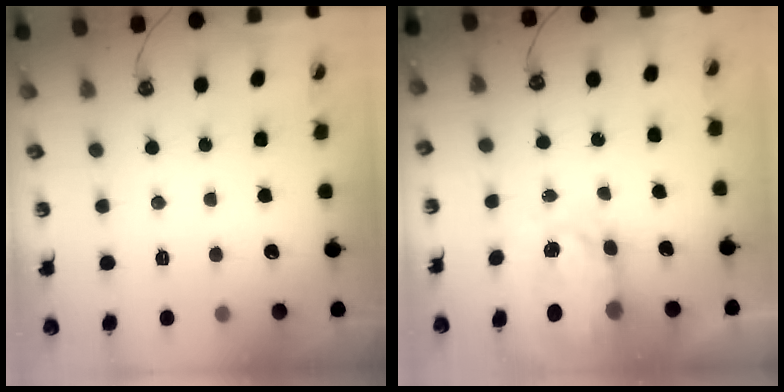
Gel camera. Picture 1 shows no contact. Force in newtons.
{"total": 6.8, "press": 6.7, "slide": 0.6}